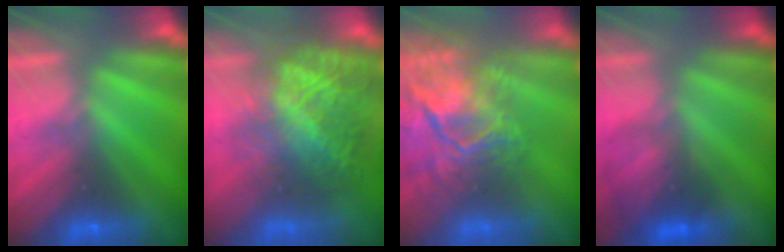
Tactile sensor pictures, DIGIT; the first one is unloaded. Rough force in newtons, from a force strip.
{"total": 7.2}
{"total": 7.9}
{"total": 4.9}